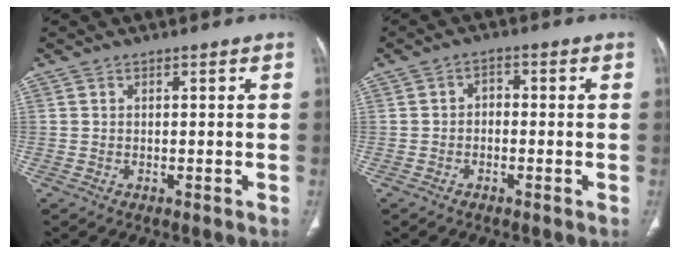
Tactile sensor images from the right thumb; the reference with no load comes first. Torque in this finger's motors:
{"motor_torque": [-0.37, -0.15, 0.34, -0.05, 0.02]}